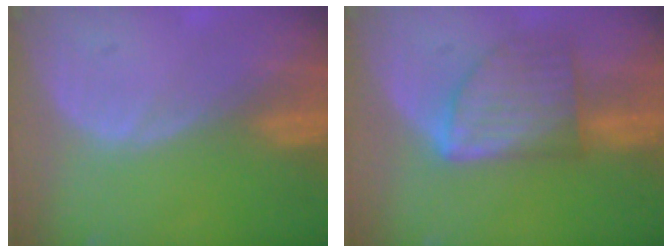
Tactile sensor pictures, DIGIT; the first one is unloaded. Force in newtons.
{"total": 7.6, "press": 7.6, "slide": 0.3}